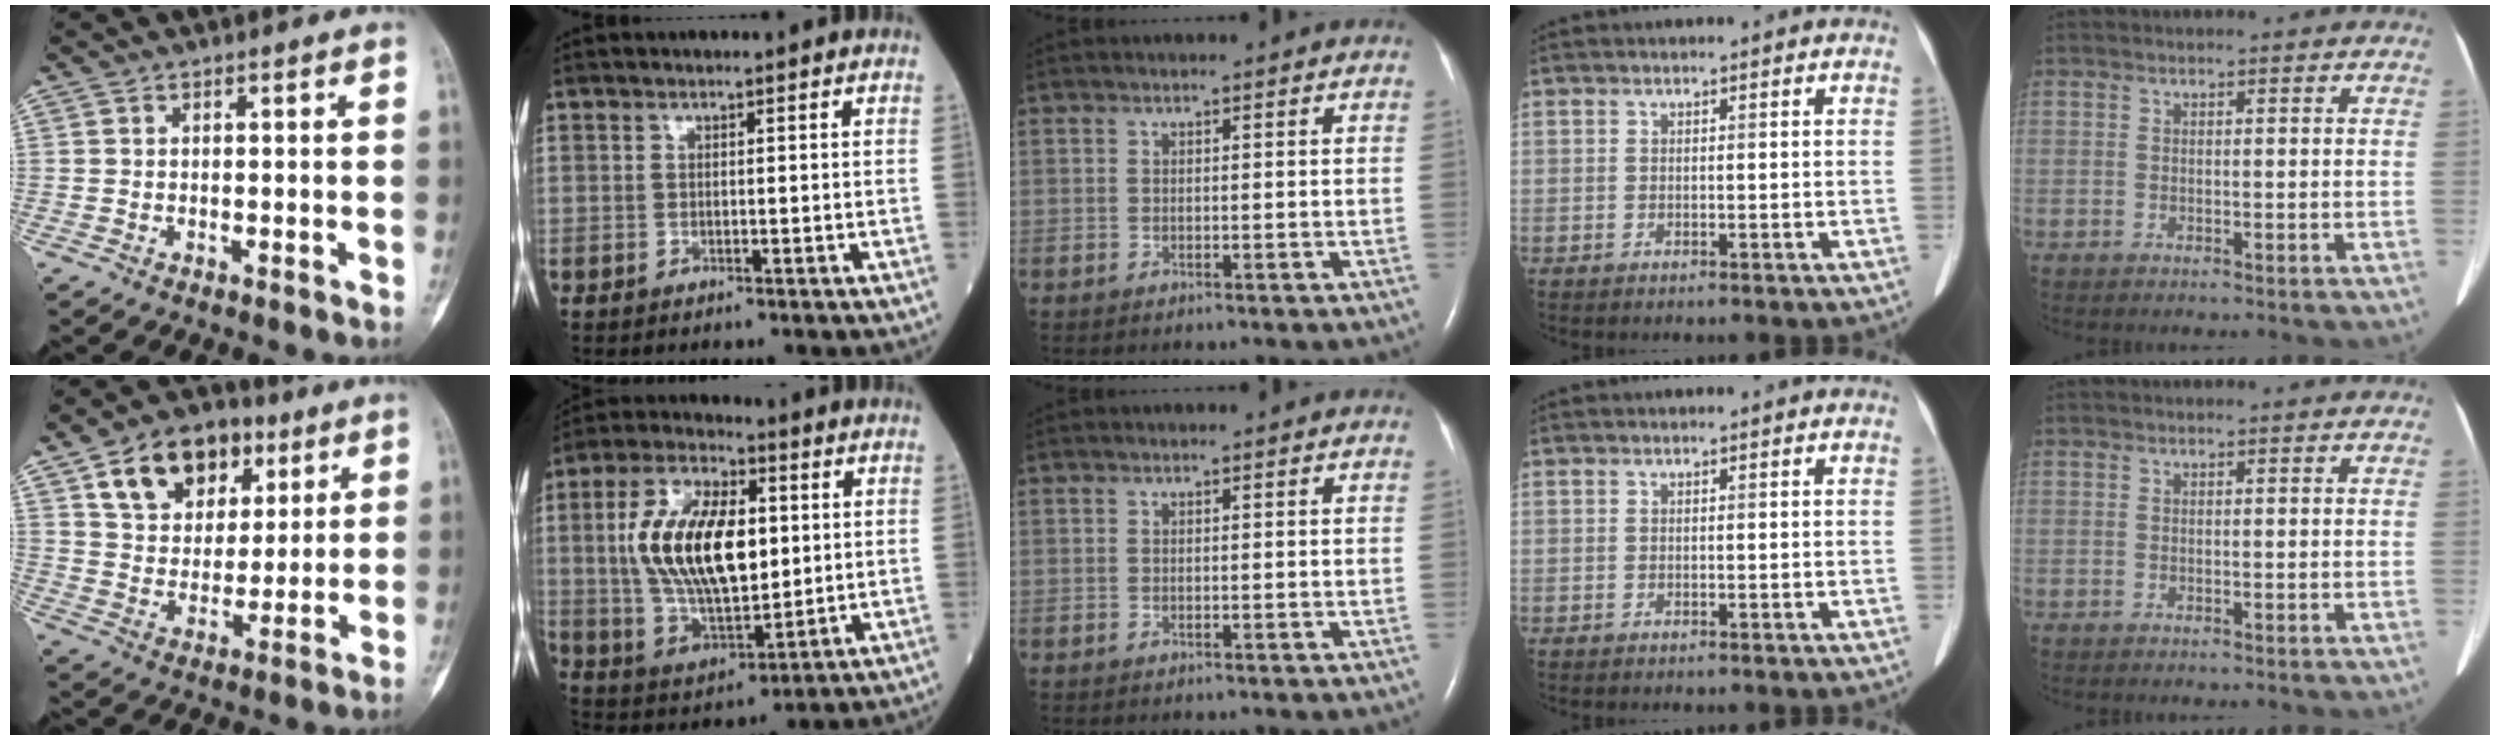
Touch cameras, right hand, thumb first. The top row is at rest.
{"thumb": {"total": 16.0, "force": [7.8, 11.0, 8.6], "torque": [-0.106, -0.014, 0.134]}, "index": {"total": 17.2, "force": [2.3, 7.5, 15.3], "torque": [-0.303, 0.013, 0.046]}}